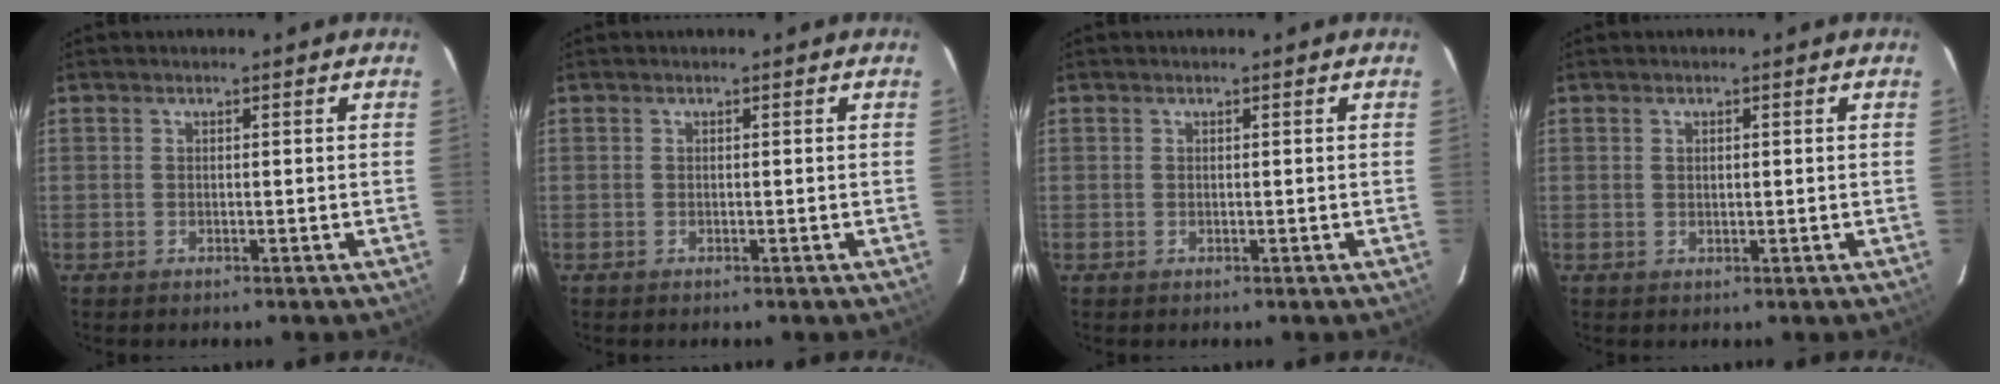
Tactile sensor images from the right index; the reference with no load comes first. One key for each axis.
{"total": 0.0}
{"total": 0.0}
{"total": 1.0, "fx": 0.3, "fy": 0.5, "fz": 0.8, "tx": -0.013, "ty": 0.003, "tz": 0.007}